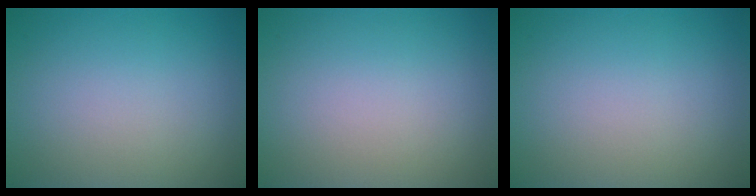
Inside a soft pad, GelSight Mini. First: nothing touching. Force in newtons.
{"total": 0.0}
{"total": 0.0}